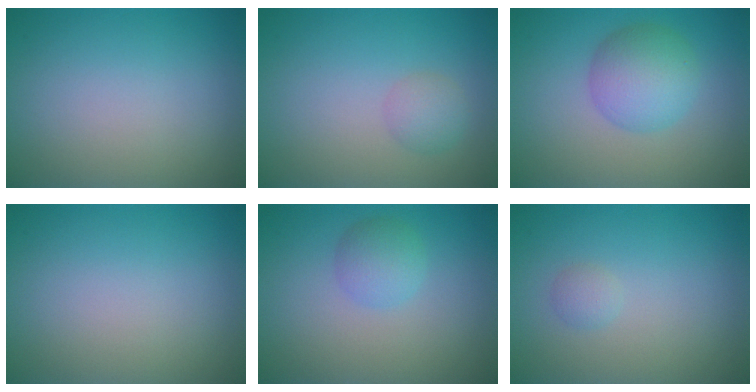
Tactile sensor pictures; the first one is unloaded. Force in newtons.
{"total": 1.6, "press": 1.6, "slide": 0.1}
{"total": 4.6, "press": 4.6, "slide": 0.1}
{"total": 0.0}
{"total": 2.2, "press": 2.2, "slide": 0.0}
{"total": 0.9, "press": 0.9, "slide": 0.0}